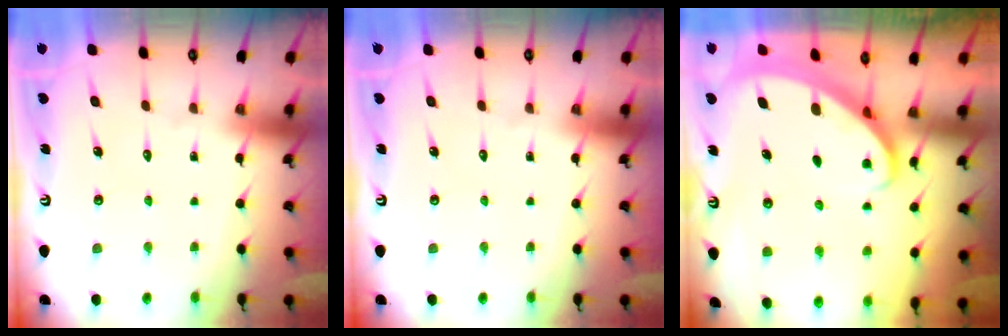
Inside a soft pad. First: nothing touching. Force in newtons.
{"total": 0.0}
{"total": 2.6, "press": 2.6, "slide": 0.4}